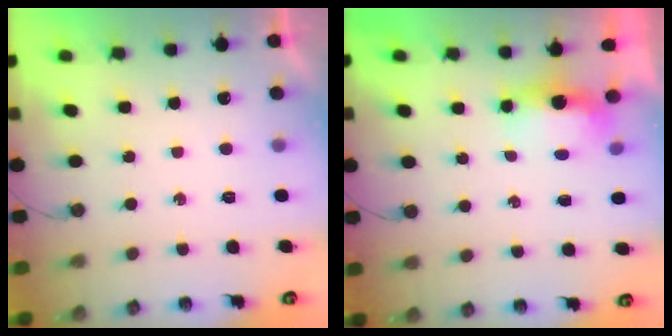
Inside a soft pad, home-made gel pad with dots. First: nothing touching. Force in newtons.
{"total": 5.8, "press": 5.7, "slide": 1.0}